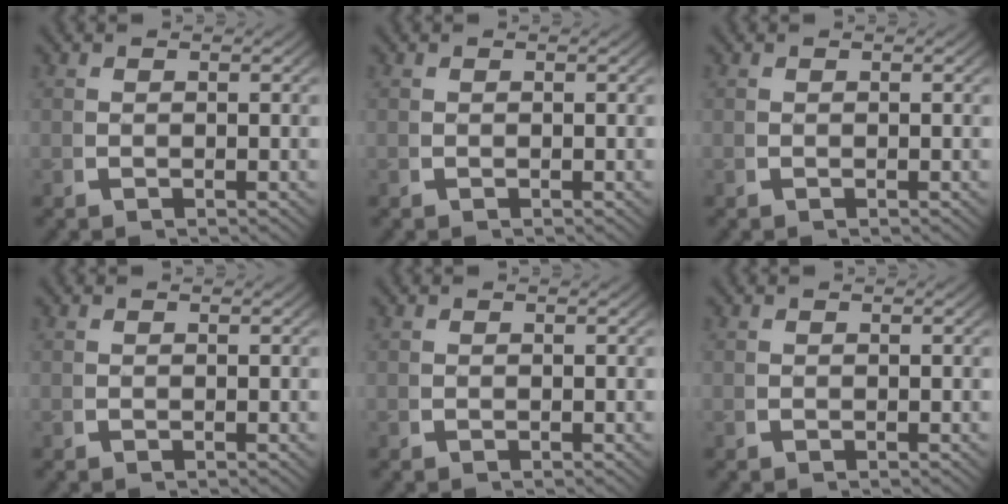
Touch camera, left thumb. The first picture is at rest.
{"total": 0.0}
{"total": 0.0}
{"total": 0.0}
{"total": 0.0}
{"total": 0.0}